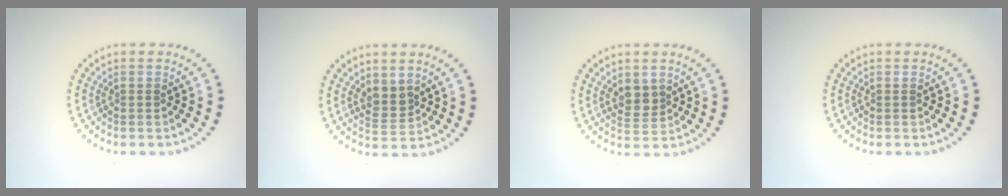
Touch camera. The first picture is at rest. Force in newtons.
{"total": 2.0, "press": 1.7, "slide": 1.1}
{"total": 2.1, "press": 1.9, "slide": 0.9}
{"total": 0.0}